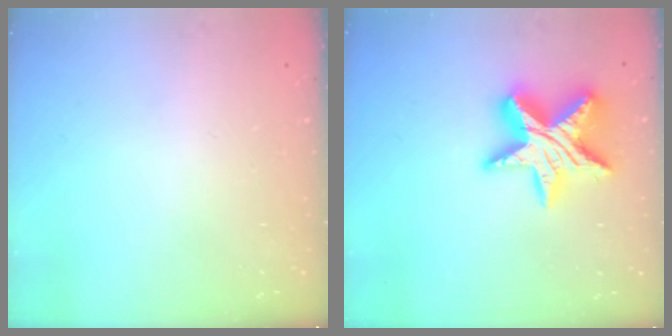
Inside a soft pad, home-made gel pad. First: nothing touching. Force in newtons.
{"total": 17.4, "press": 17.3, "slide": 1.4}